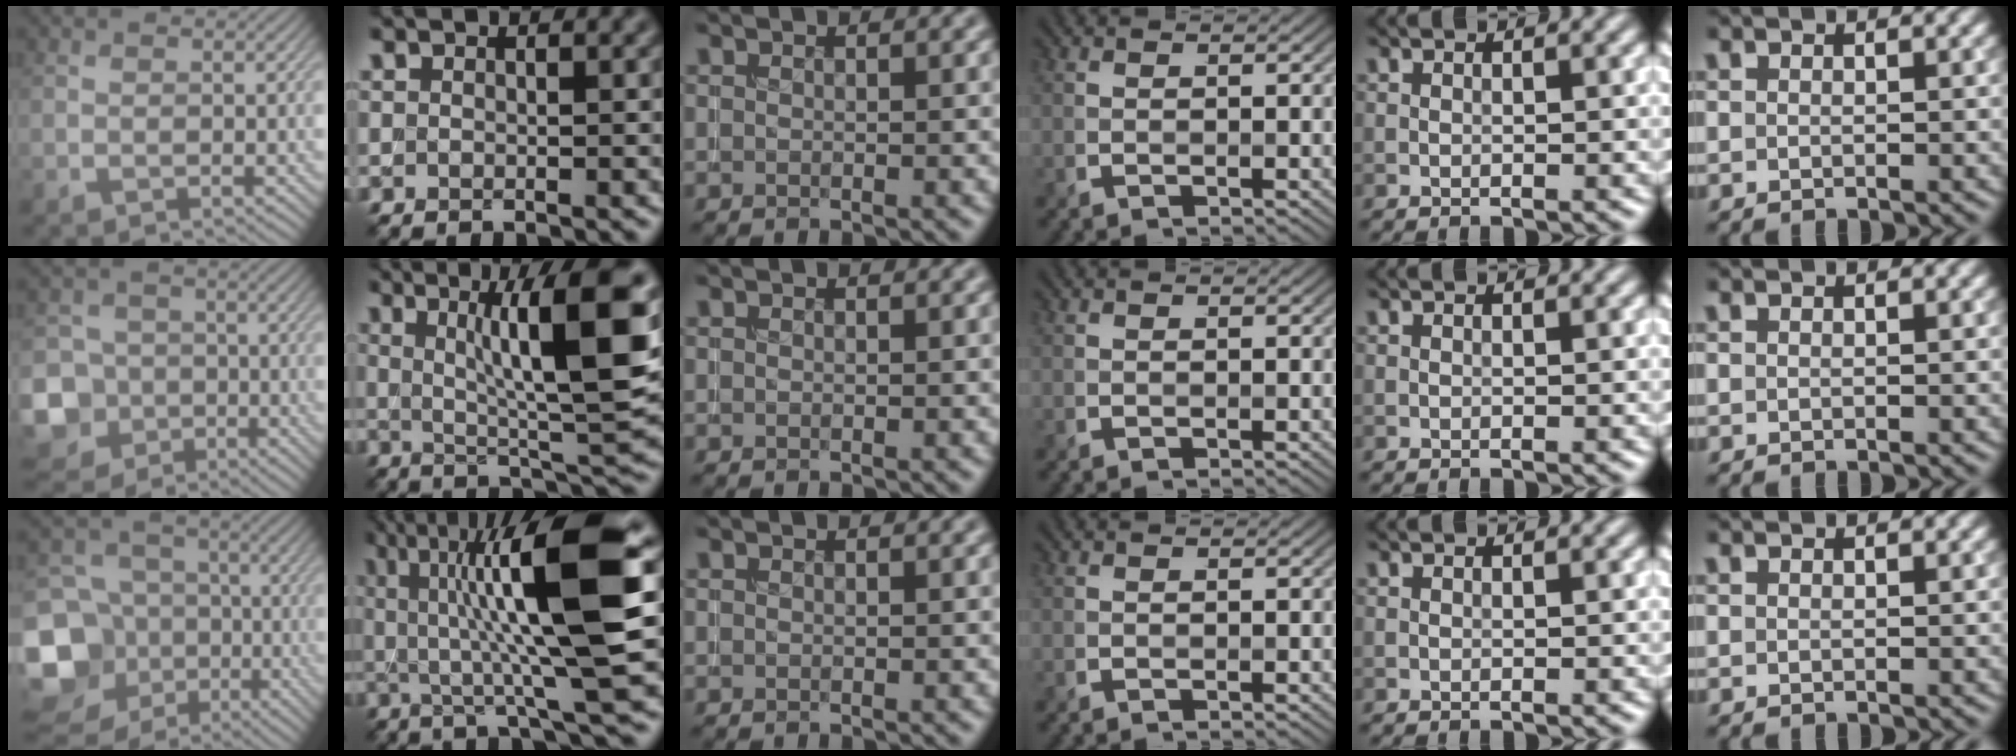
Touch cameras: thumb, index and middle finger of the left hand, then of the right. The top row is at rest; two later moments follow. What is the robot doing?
{"motion": "insert", "object": "coin"}